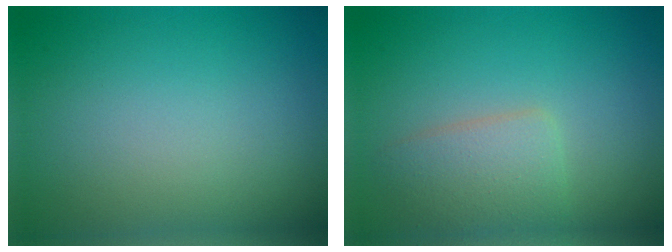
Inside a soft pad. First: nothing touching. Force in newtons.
{"total": 3.1, "press": 3.1, "slide": 0.1}